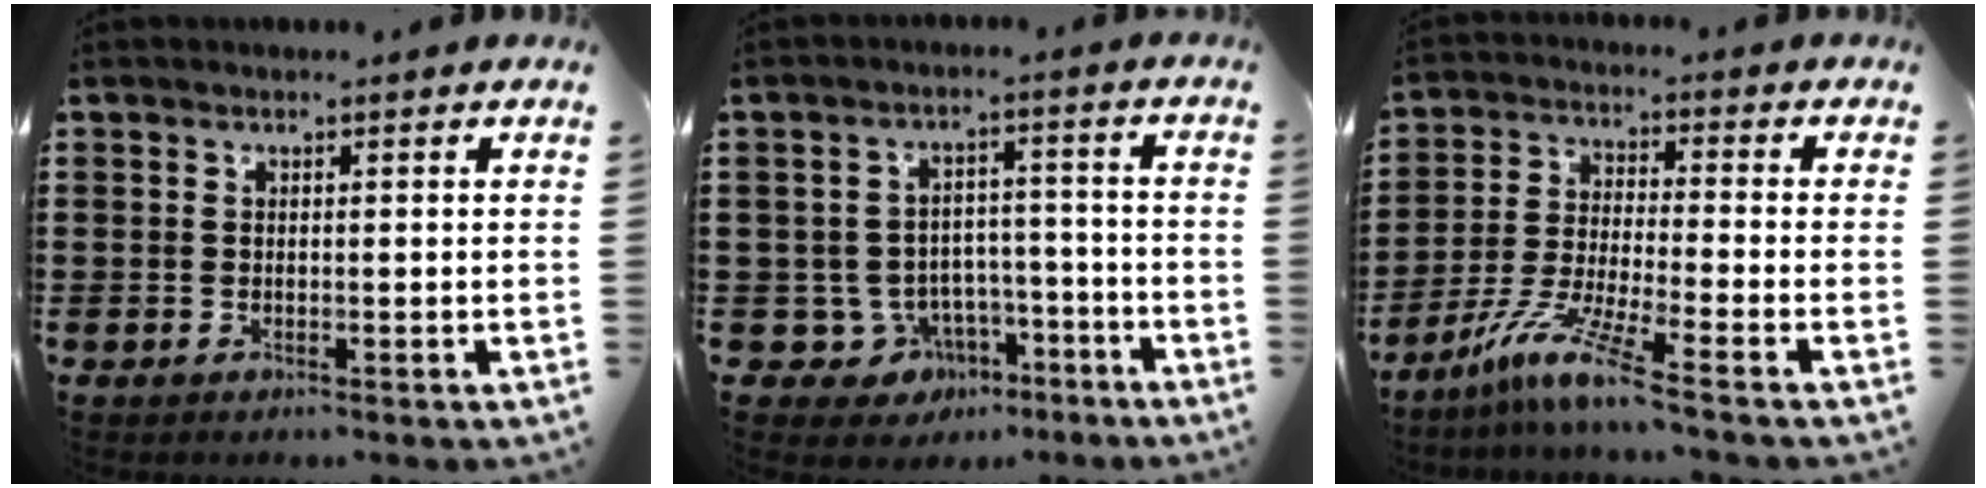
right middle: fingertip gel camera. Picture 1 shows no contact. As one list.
[{"total": 5.5, "force": [-3.2, 4.3, 1.3], "torque": [-0.043, 0.012, -0.057]}, {"total": 8.3, "force": [-6.2, -0.2, 5.6], "torque": [-0.125, -0.019, -0.123]}]